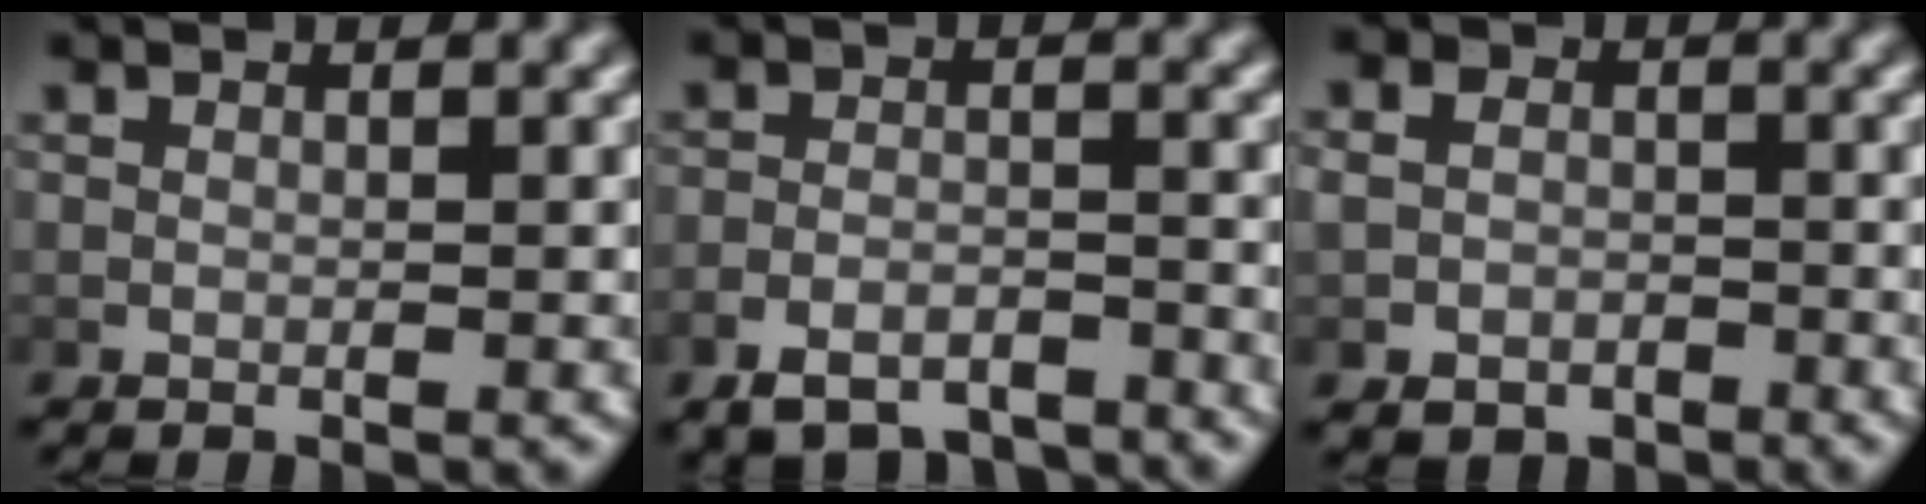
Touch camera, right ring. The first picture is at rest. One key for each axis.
{"total": 5.4, "fx": -5.0, "fy": 1.8, "fz": 1.3, "tx": -0.014, "ty": -0.008, "tz": -0.081}
{"total": 4.2, "fx": -2.5, "fy": 3.2, "fz": 0.9, "tx": -0.004, "ty": -0.013, "tz": -0.043}